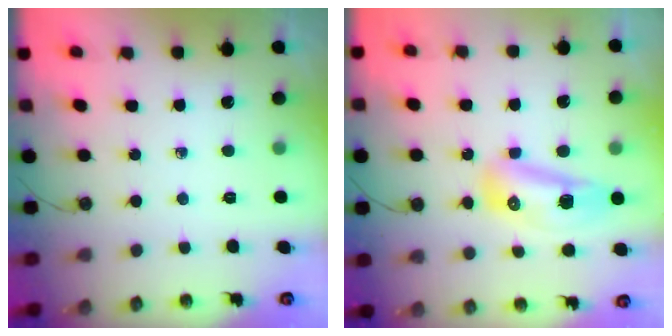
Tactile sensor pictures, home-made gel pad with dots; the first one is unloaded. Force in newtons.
{"total": 10.9, "press": 10.4, "slide": 3.2}